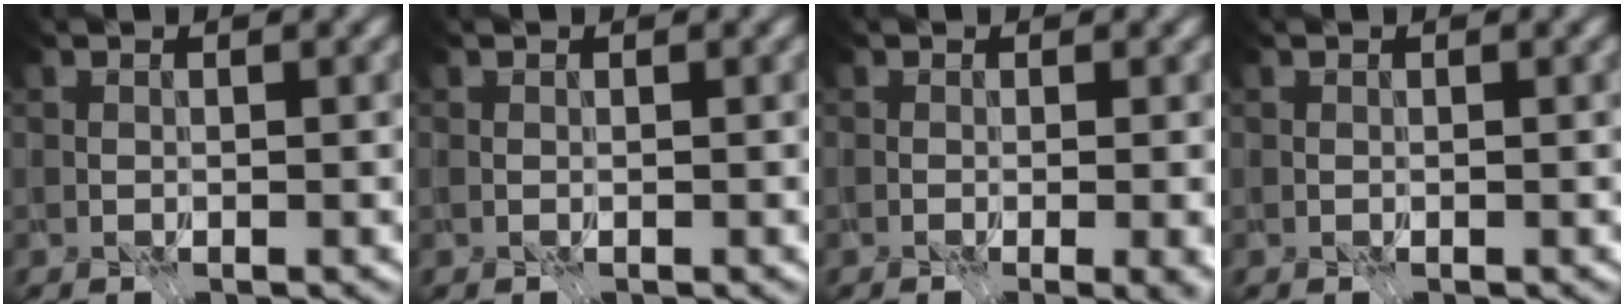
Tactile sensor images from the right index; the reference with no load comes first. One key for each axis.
{"total": 0.6, "fx": -0.2, "fy": -0.4, "fz": -0.3, "tx": 0.013, "ty": -0.002, "tz": -0.003}
{"total": 3.5, "fx": -1.0, "fy": 1.5, "fz": 3.0, "tx": -0.023, "ty": -0.013, "tz": -0.001}
{"total": 0.0}